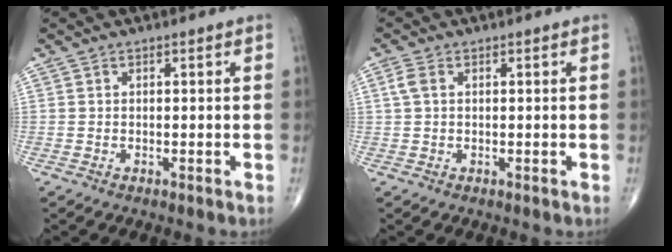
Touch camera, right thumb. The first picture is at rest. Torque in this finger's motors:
{"motor_torque": [-0.24, 0.31, 0.09, 0.14, 0.08]}